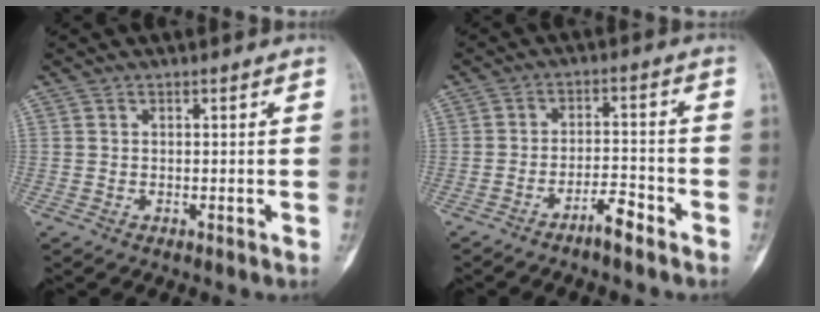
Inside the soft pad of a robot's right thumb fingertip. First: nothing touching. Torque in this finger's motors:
{"motor_torque": [-0.12, 0.18, 0.47, -0.33, -0.04]}